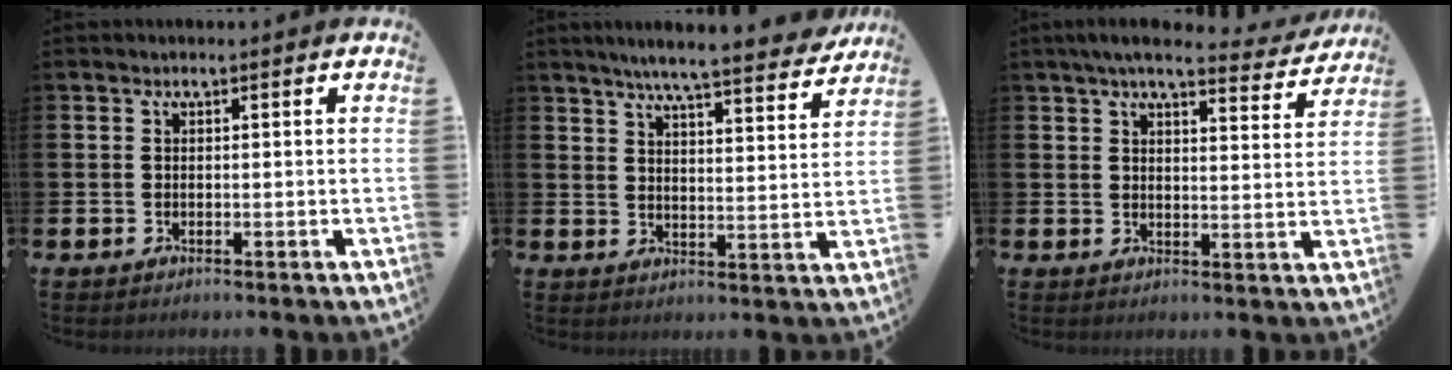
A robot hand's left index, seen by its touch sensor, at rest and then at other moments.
{"total": 6.8, "force": [6.3, 0.0, 2.4], "torque": [-0.052, -0.042, 0.105]}
{"total": 5.7, "force": [5.1, 1.0, 2.3], "torque": [-0.045, -0.029, 0.086]}